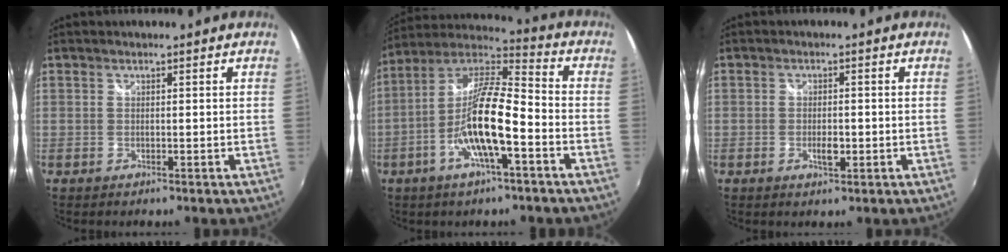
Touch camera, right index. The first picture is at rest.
{"total": 14.7, "force": [-5.2, 3.0, 13.4], "torque": [-0.260, 0.000, -0.104]}
{"total": 2.7, "force": [-0.9, 1.3, 2.2], "torque": [-0.040, -0.003, -0.015]}